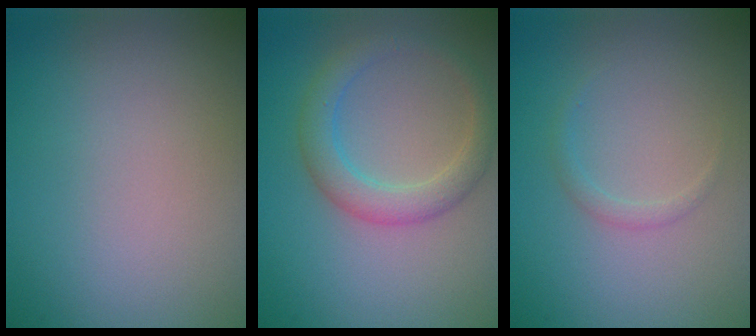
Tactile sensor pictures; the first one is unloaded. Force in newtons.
{"total": 3.2, "press": 3.2, "slide": 0.1}
{"total": 0.8, "press": 0.8, "slide": 0.1}